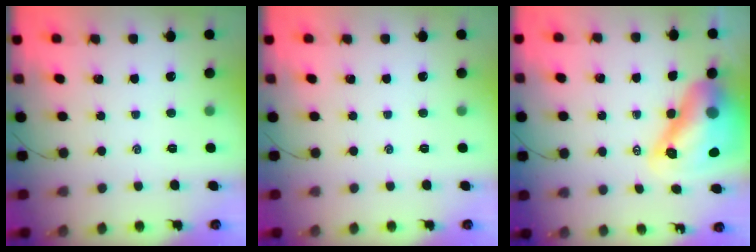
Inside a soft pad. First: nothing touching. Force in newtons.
{"total": 0.0}
{"total": 14.9, "press": 14.3, "slide": 4.2}